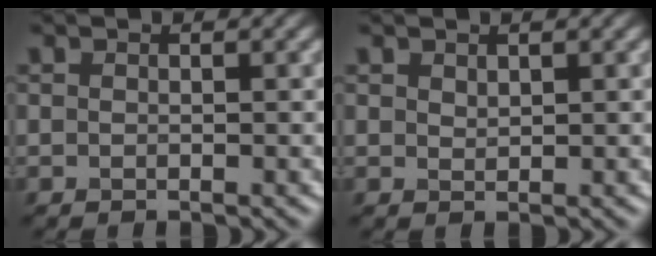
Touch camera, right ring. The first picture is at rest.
{"total": 0.8, "force": [0.7, 0.4, 0.3], "torque": [-0.007, 0.000, 0.016]}